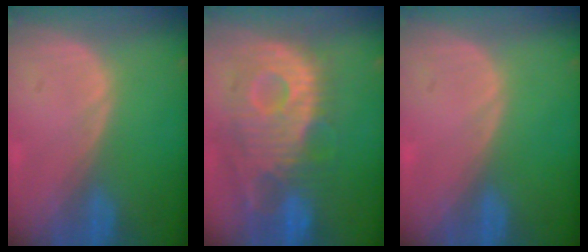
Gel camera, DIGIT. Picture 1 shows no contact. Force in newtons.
{"total": 11.8, "press": 10.6, "slide": 5.2}
{"total": 0.0}